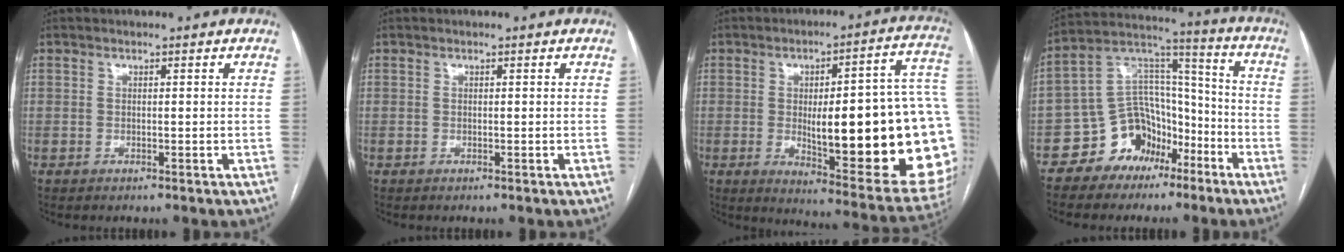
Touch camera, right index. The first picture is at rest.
{"total": 0.0}
{"total": 29.4, "force": [-1.9, 5.6, 28.8], "torque": [-0.293, 0.011, -0.015]}
{"total": 12.2, "force": [-7.0, 8.4, 5.3], "torque": [-0.102, 0.053, -0.122]}